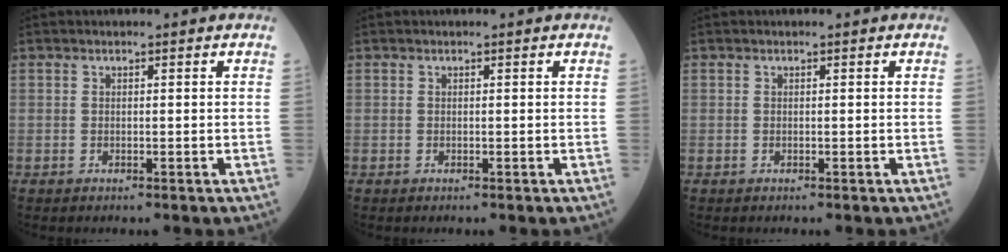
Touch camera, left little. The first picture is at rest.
{"total": 0.0}
{"total": 0.0}